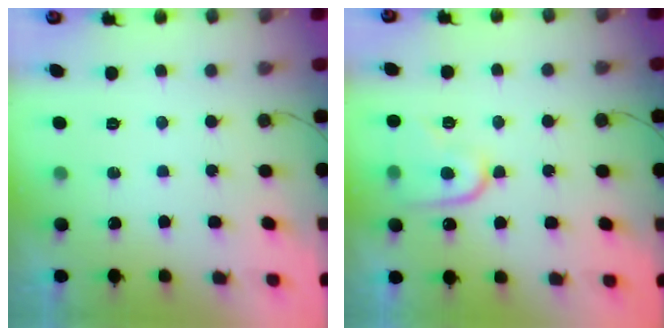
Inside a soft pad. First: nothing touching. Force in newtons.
{"total": 11.2, "press": 11.1, "slide": 1.1}